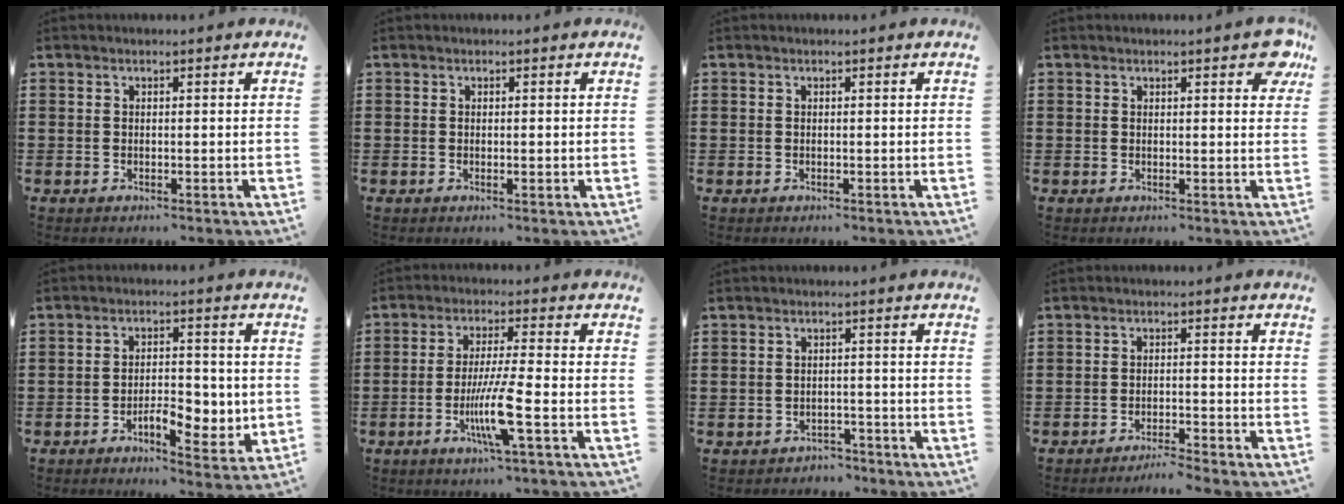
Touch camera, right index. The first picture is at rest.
{"total": 0.5, "force": [0.0, 0.0, 0.5], "torque": [-0.011, -0.004, 0.001]}
{"total": 0.0}
{"total": 2.6, "force": [1.6, 0.9, 1.9], "torque": [-0.018, -0.001, 0.023]}
{"total": 6.6, "force": [-1.8, 3.3, 5.4], "torque": [-0.075, 0.004, -0.033]}
{"total": 8.4, "force": [-2.9, 0.2, 7.9], "torque": [-0.158, -0.020, -0.057]}
{"total": 1.9, "force": [-1.8, 0.7, -0.2], "torque": [-0.004, 0.004, -0.042]}
{"total": 2.6, "force": [-2.6, -0.3, 0.5], "torque": [-0.012, 0.000, -0.054]}